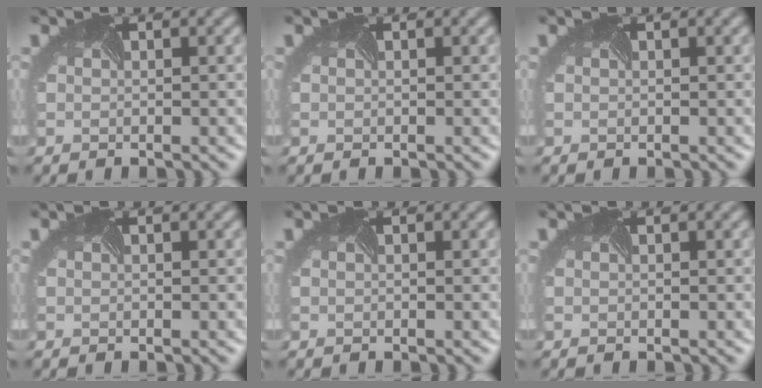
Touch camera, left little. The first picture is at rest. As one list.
[{"total": 0.0}, {"total": 0.0}, {"total": 0.0}, {"total": 0.0}, {"total": 0.0}]